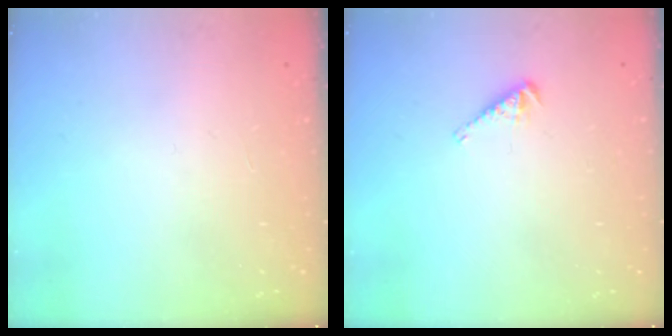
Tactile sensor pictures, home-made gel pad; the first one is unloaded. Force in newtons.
{"total": 3.8, "press": 3.8, "slide": 0.6}